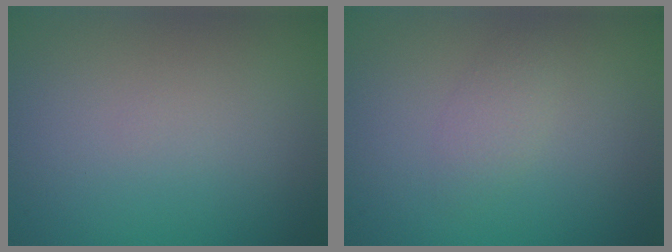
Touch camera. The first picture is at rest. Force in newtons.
{"total": 1.5, "press": 1.5, "slide": 0.1}